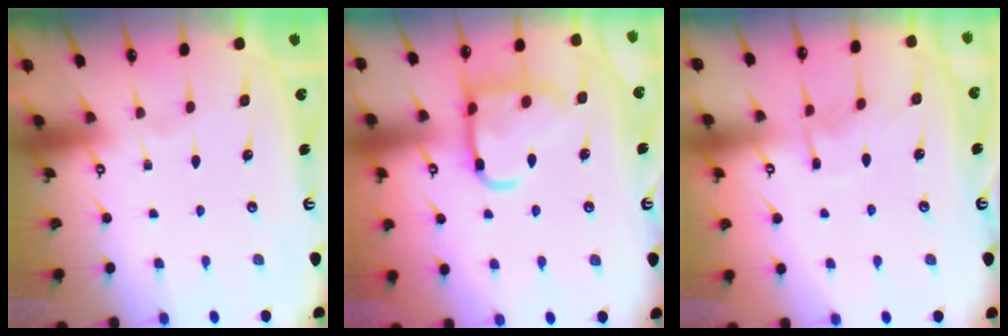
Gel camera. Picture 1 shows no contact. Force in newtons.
{"total": 14.9, "press": 14.8, "slide": 1.3}
{"total": 5.3, "press": 5.3, "slide": 0.5}